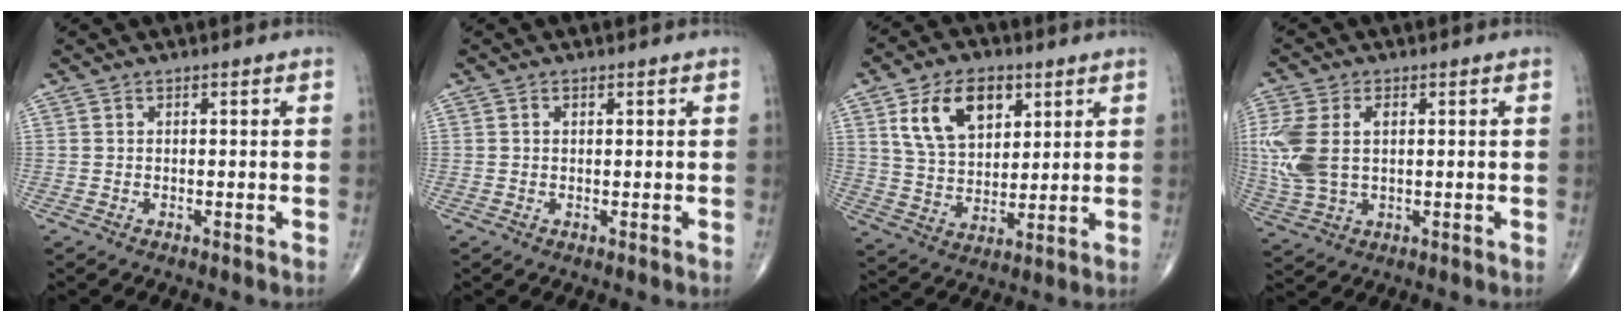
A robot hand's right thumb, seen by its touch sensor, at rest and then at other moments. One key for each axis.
{"total": 0.7, "fx": 0.2, "fy": 0.5, "fz": 0.4, "tx": -0.009, "ty": -0.001, "tz": 0.004}
{"total": 13.5, "fx": 5.8, "fy": 8.5, "fz": 8.8, "tx": -0.126, "ty": -0.018, "tz": 0.112}
{"total": 14.2, "fx": 2.1, "fy": 8.8, "fz": 10.9, "tx": -0.256, "ty": 0.010, "tz": 0.049}